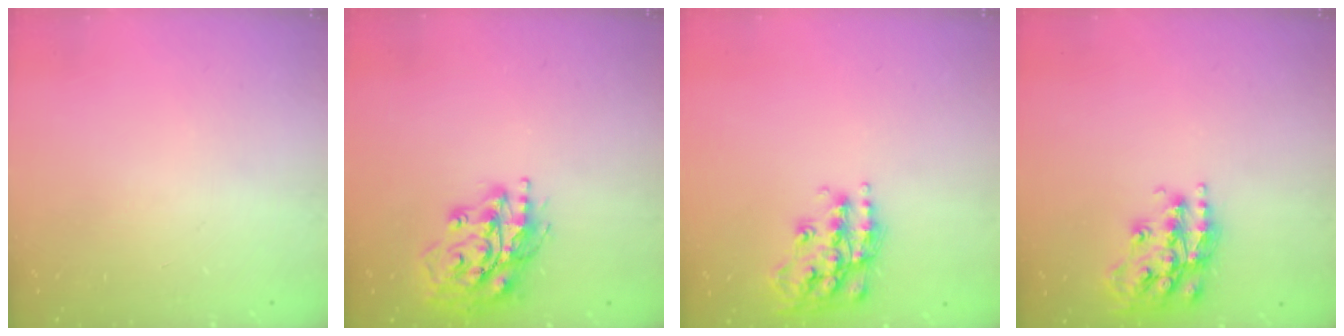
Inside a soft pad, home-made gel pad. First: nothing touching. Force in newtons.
{"total": 16.9, "press": 16.7, "slide": 2.3}
{"total": 16.6, "press": 16.5, "slide": 1.0}
{"total": 17.2, "press": 17.2, "slide": 1.2}